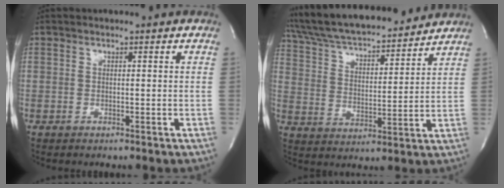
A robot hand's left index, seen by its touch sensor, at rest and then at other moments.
{"total": 20.2, "force": [18.3, 3.7, 7.6], "torque": [-0.141, 0.022, 0.291]}